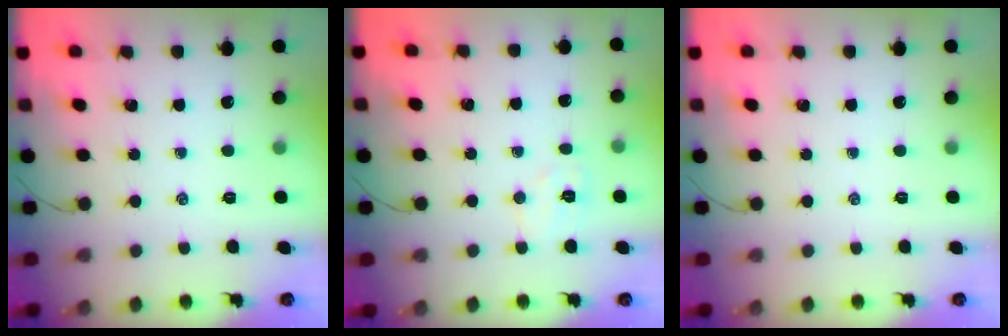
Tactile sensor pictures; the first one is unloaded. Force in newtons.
{"total": 5.8, "press": 5.7, "slide": 1.1}
{"total": 0.0}